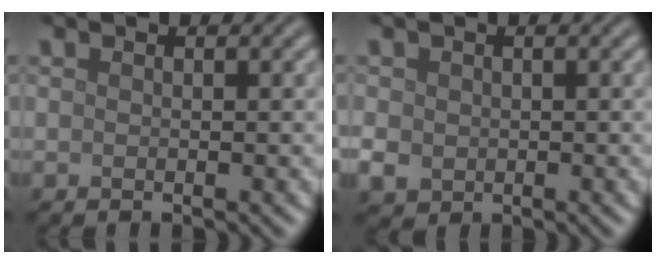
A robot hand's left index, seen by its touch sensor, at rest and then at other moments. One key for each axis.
{"total": 2.1, "fx": -0.1, "fy": 2.0, "fz": 0.8, "tx": -0.020, "ty": -0.004, "tz": -0.005}